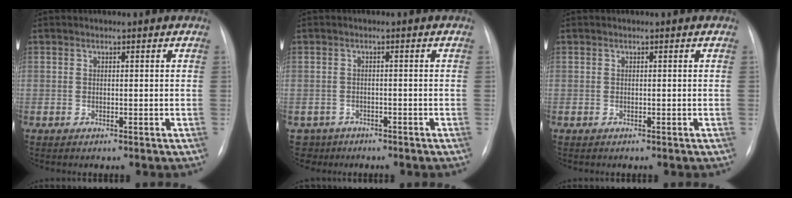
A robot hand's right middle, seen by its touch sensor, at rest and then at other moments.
{"total": 3.8, "force": [-2.7, 2.5, -0.7], "torque": [0.012, 0.003, -0.046]}
{"total": 0.0}